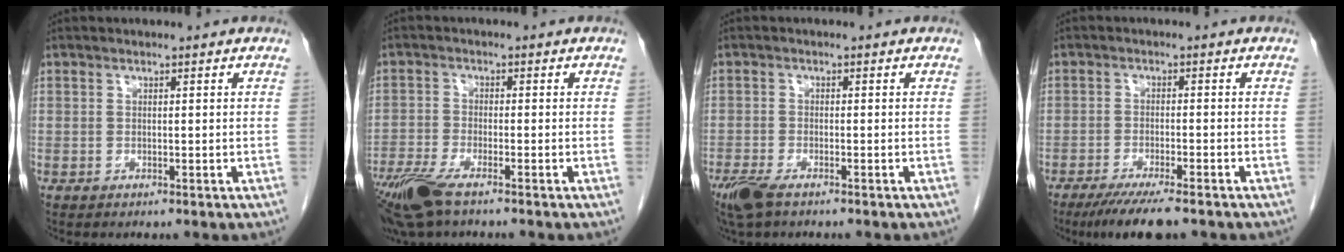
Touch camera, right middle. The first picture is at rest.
{"total": 8.0, "force": [-5.9, 1.4, 5.3], "torque": [-0.110, -0.018, -0.112]}
{"total": 4.9, "force": [-3.6, 1.3, 3.2], "torque": [-0.069, -0.012, -0.065]}
{"total": 7.9, "force": [-6.0, 0.8, 5.1], "torque": [-0.077, -0.017, -0.093]}